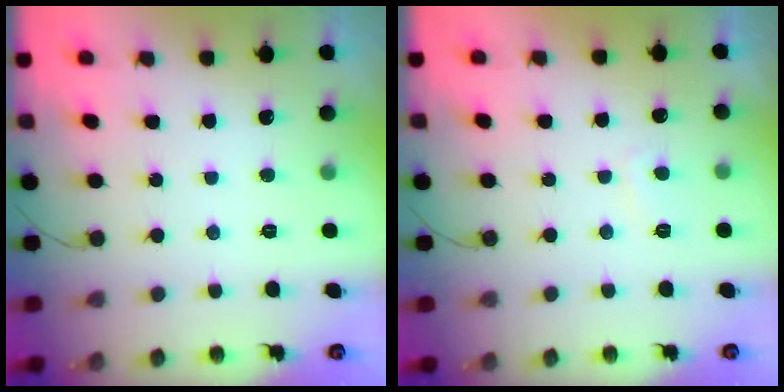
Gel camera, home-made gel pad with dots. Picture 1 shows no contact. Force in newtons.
{"total": 1.6, "press": 1.5, "slide": 0.6}